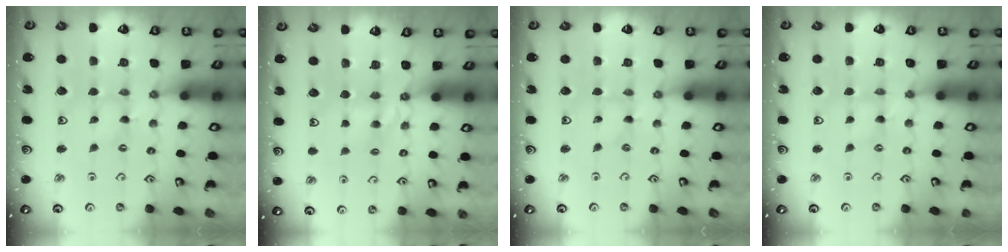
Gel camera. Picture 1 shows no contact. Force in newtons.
{"total": 4.5, "press": 4.5, "slide": 0.5}
{"total": 0.0}
{"total": 0.0}